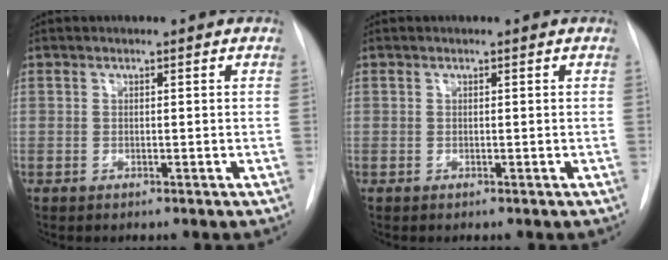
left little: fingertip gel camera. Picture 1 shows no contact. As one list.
[{"total": 0.0}]